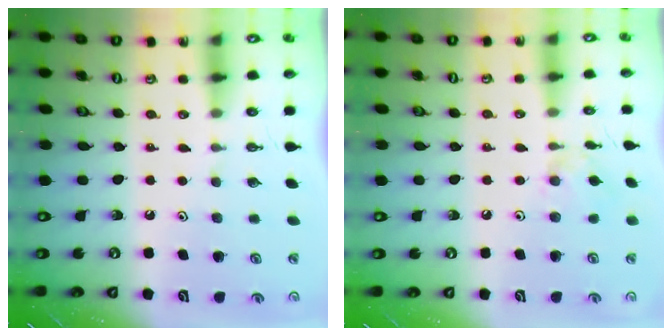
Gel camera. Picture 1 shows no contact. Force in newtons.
{"total": 6.0, "press": 6.0, "slide": 0.7}